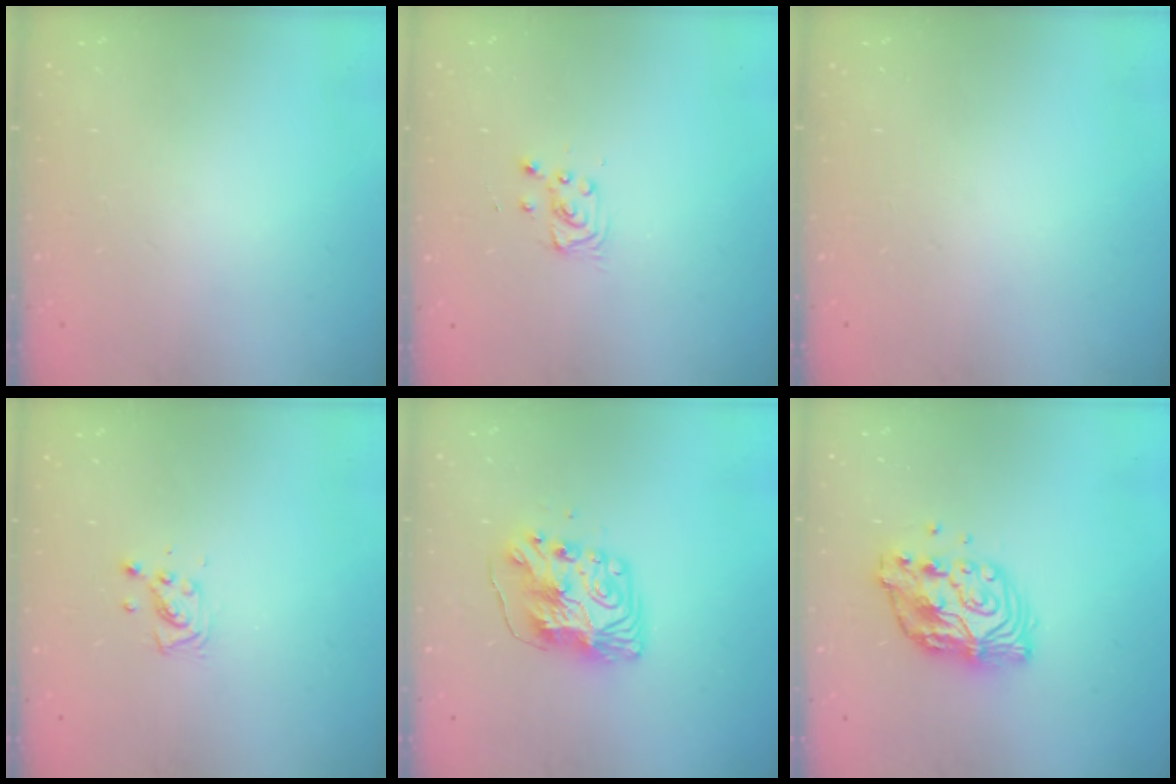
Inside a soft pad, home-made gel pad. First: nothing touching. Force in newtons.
{"total": 3.2, "press": 3.2, "slide": 0.4}
{"total": 0.0}
{"total": 5.1, "press": 4.9, "slide": 1.3}
{"total": 9.2, "press": 9.1, "slide": 1.1}
{"total": 11.0, "press": 10.9, "slide": 0.9}